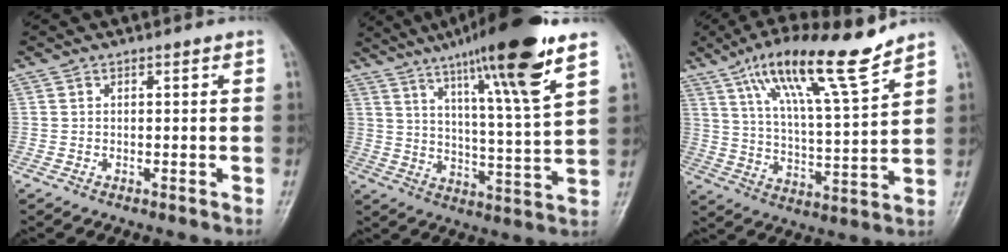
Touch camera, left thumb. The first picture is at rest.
{"total": 19.7, "force": [12.4, 1.2, 15.2], "torque": [-0.226, -0.048, 0.194]}
{"total": 16.4, "force": [11.5, 2.0, 11.5], "torque": [-0.188, -0.054, 0.201]}